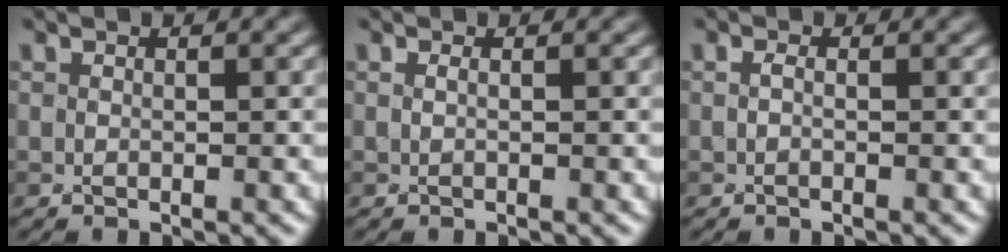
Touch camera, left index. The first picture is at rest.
{"total": 0.0}
{"total": 0.6, "force": [-0.5, 0.1, 0.3], "torque": [-0.006, 0.003, -0.003]}